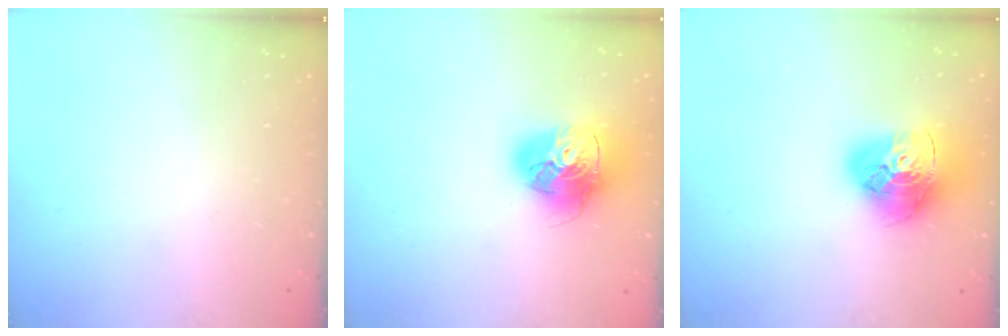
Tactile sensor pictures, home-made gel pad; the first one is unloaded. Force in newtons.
{"total": 17.5, "press": 17.4, "slide": 1.9}
{"total": 18.4, "press": 18.3, "slide": 1.9}